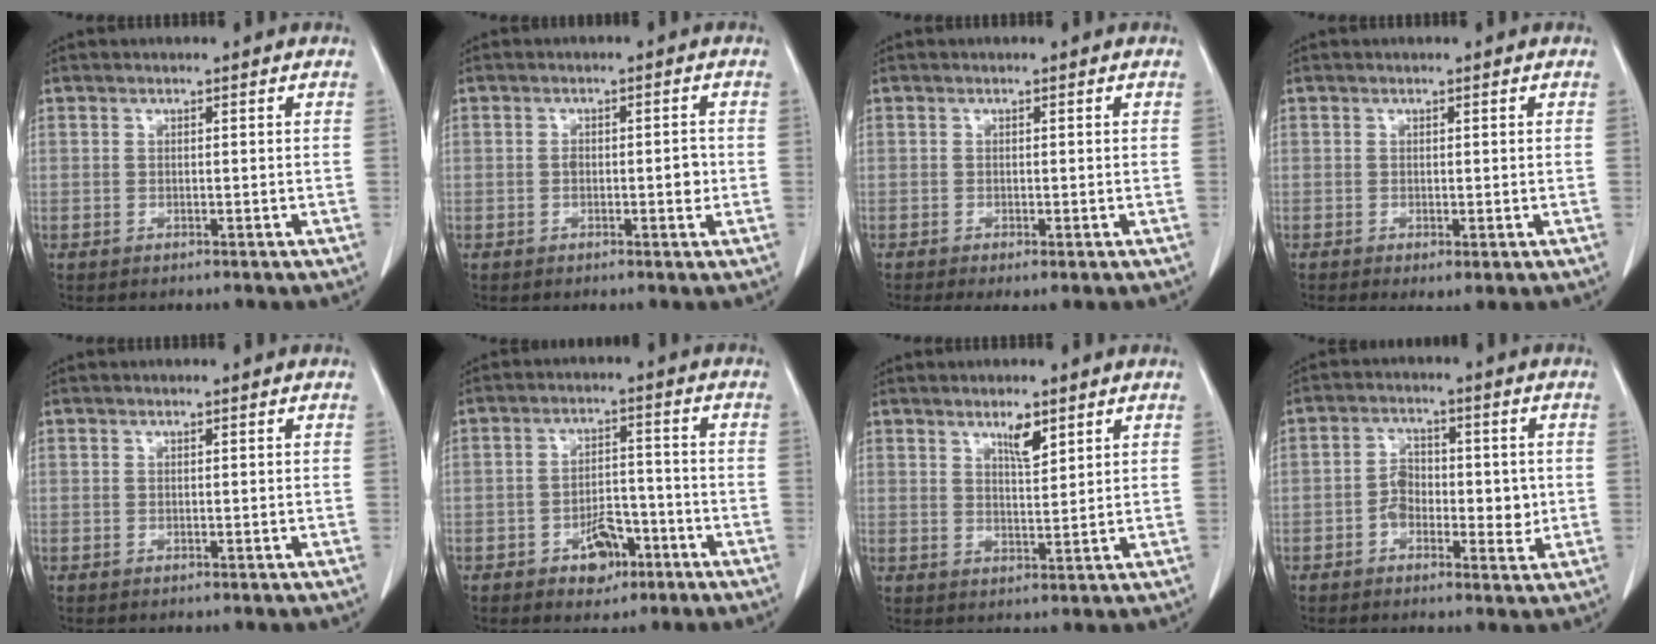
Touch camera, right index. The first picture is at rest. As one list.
[{"total": 3.1, "force": [-0.4, 1.3, 2.8], "torque": [-0.044, 0.001, -0.004]}, {"total": 2.7, "force": [-1.4, 0.7, 2.2], "torque": [-0.039, -0.011, -0.020]}, {"total": 2.2, "force": [-0.5, 0.6, 2.0], "torque": [-0.035, -0.010, -0.002]}, {"total": 0.0}, {"total": 6.2, "force": [-3.4, 3.5, 3.8], "torque": [-0.057, 0.012, -0.050]}, {"total": 3.7, "force": [2.5, 0.8, 2.6], "torque": [-0.048, -0.004, 0.043]}, {"total": 6.3, "force": [-0.9, 3.9, 4.9], "torque": [-0.067, 0.010, -0.016]}]